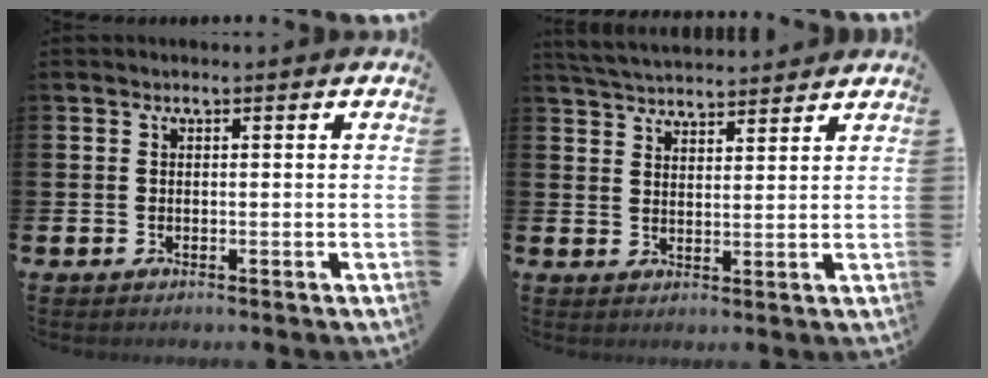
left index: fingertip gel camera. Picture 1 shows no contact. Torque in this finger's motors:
{"motor_torque": [0.26, -0.39, 0.66, 0.14]}